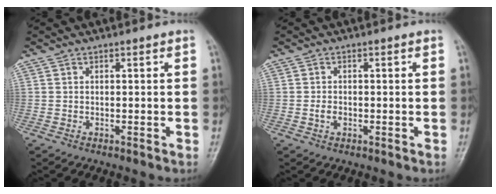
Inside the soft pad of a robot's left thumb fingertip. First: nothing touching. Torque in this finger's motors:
{"motor_torque": [-0.05, 0.02, 0.18, -0.05, -0.02]}